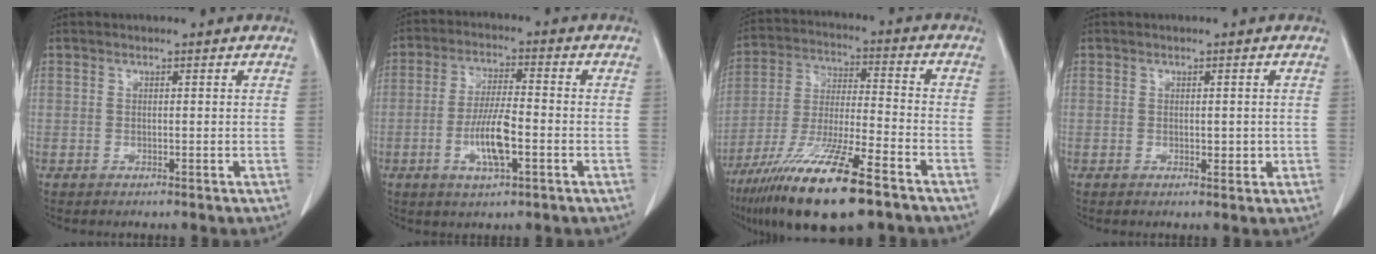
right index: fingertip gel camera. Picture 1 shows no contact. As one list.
[{"total": 7.8, "force": [-2.4, 1.6, 7.3], "torque": [-0.145, -0.002, -0.043]}, {"total": 18.1, "force": [-11.5, 2.2, 13.7], "torque": [-0.265, -0.044, -0.211]}, {"total": 1.6, "force": [-0.1, 0.9, 1.3], "torque": [-0.017, -0.002, 0.002]}]